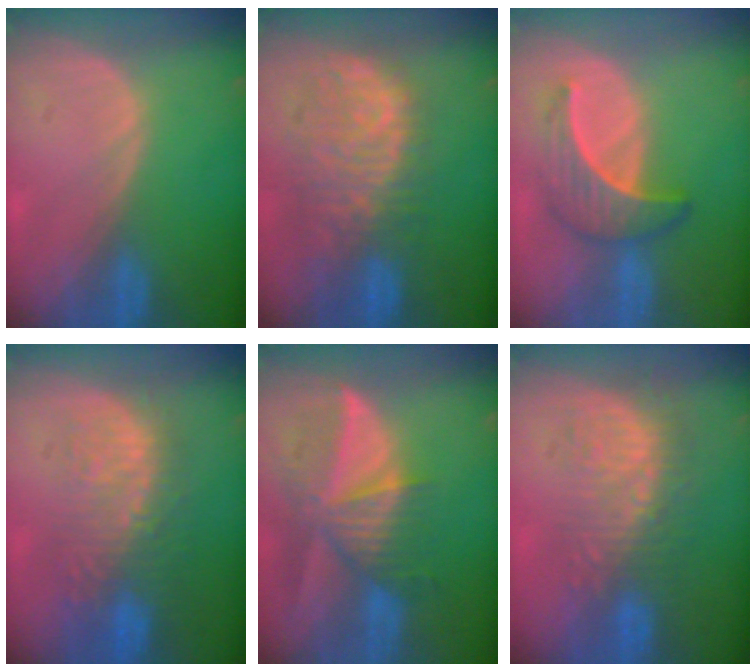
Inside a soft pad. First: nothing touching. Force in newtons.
{"total": 11.0, "press": 9.6, "slide": 5.4}
{"total": 6.8, "press": 6.1, "slide": 3.0}
{"total": 10.9, "press": 9.6, "slide": 5.2}
{"total": 9.6, "press": 8.4, "slide": 4.5}
{"total": 9.1, "press": 8.6, "slide": 3.0}